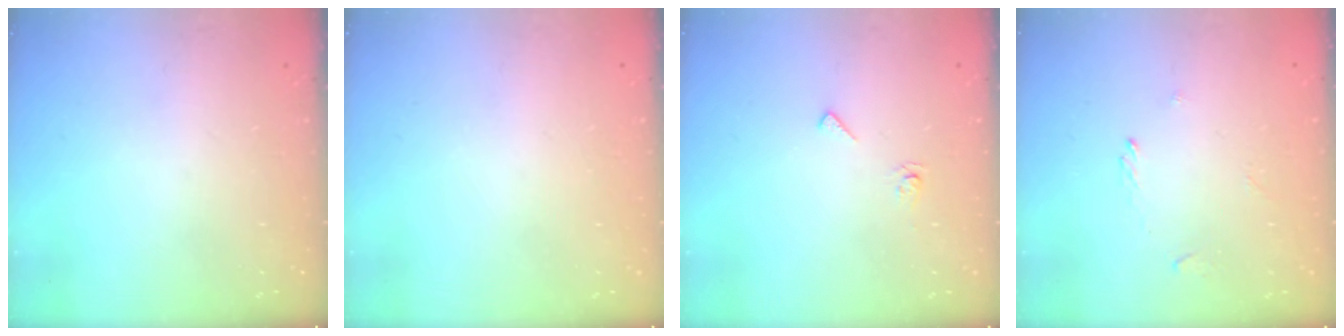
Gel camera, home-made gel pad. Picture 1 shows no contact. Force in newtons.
{"total": 1.9, "press": 1.9, "slide": 0.1}
{"total": 6.7, "press": 6.6, "slide": 0.7}
{"total": 1.1, "press": 0.9, "slide": 0.5}